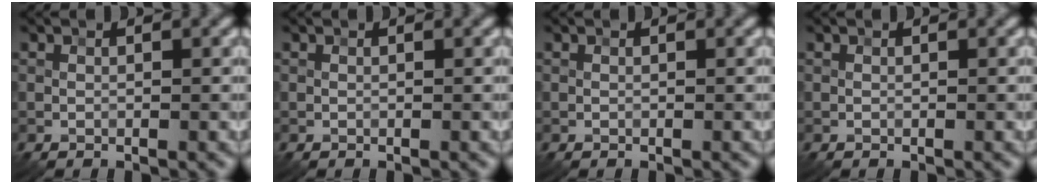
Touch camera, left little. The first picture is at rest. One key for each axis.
{"total": 0.0}
{"total": 0.0}
{"total": 0.0}